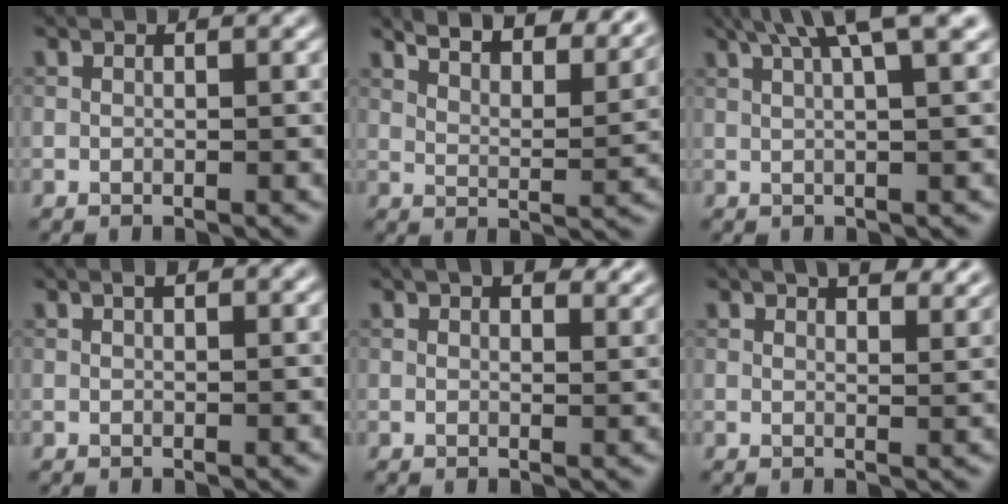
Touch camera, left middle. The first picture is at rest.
{"total": 10.7, "force": [8.8, 2.9, 5.4], "torque": [-0.062, 0.013, 0.090]}
{"total": 6.2, "force": [3.4, 1.1, 5.0], "torque": [-0.064, 0.022, 0.044]}
{"total": 0.5, "force": [0.3, 0.2, 0.4], "torque": [-0.006, 0.002, 0.005]}
{"total": 3.5, "force": [2.6, 1.3, 2.0], "torque": [-0.032, 0.002, 0.032]}
{"total": 4.1, "force": [3.0, 1.5, 2.3], "torque": [-0.029, 0.004, 0.035]}